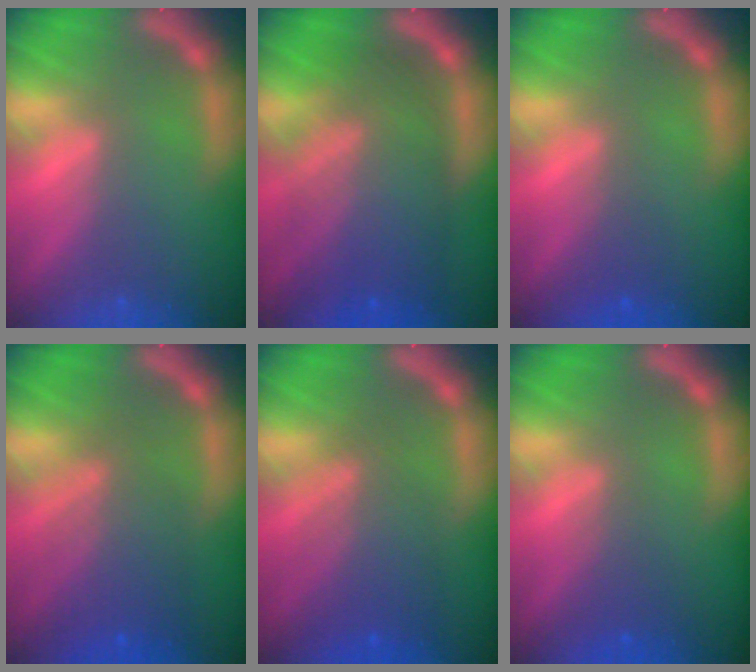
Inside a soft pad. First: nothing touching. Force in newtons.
{"total": 10.0}
{"total": 1.5}
{"total": 6.0}
{"total": 5.5}
{"total": 2.0}